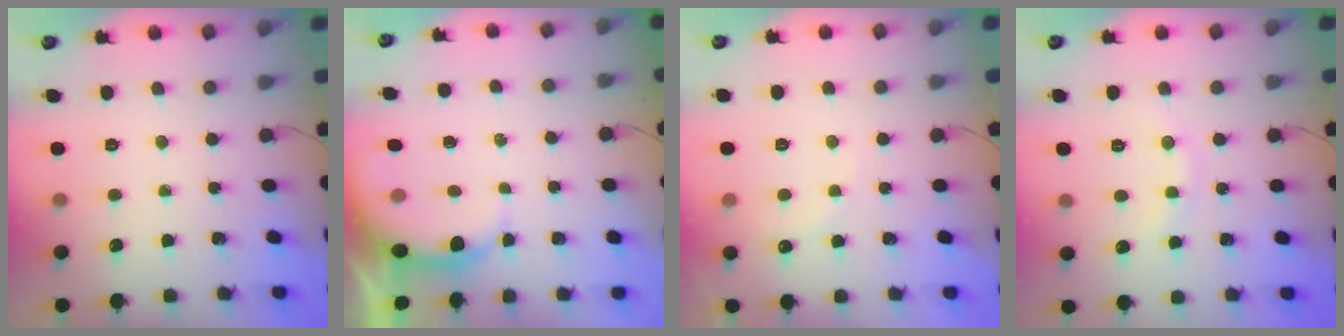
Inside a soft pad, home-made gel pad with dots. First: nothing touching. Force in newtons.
{"total": 4.8, "press": 4.8, "slide": 0.7}
{"total": 6.3, "press": 6.1, "slide": 1.3}
{"total": 5.2, "press": 5.1, "slide": 1.0}